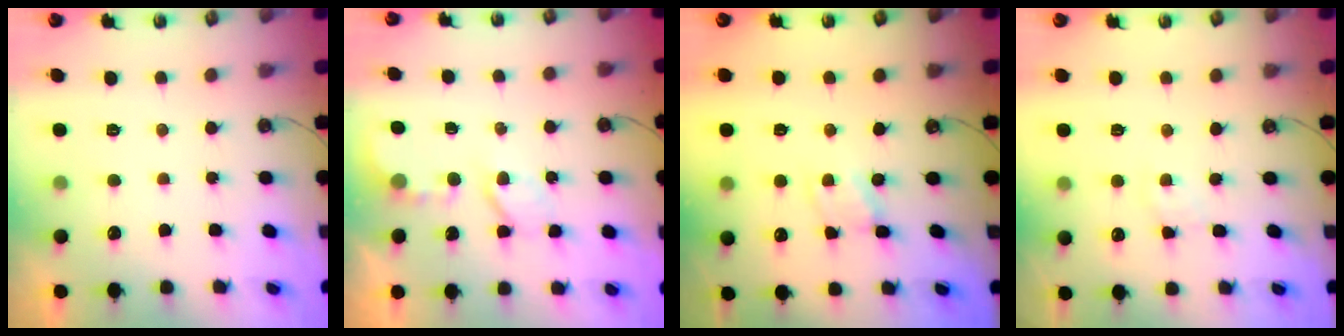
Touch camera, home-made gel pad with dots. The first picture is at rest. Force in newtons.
{"total": 3.5, "press": 3.4, "slide": 0.5}
{"total": 1.9, "press": 1.9, "slide": 0.2}
{"total": 2.4, "press": 2.3, "slide": 0.4}